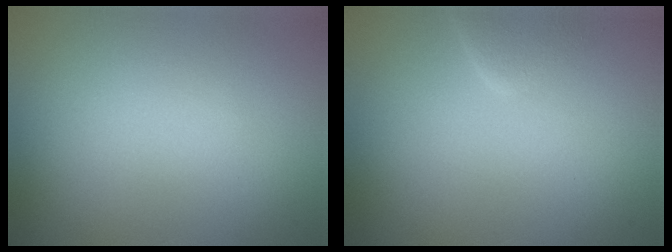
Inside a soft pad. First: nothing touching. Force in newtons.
{"total": 2.8, "press": 2.8, "slide": 0.2}